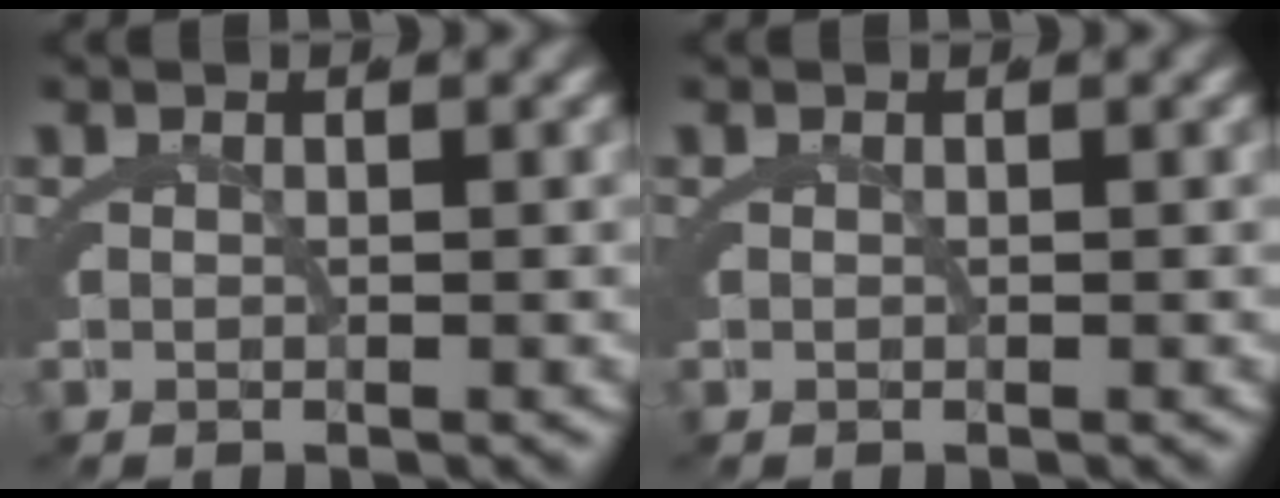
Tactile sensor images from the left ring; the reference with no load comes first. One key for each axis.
{"total": 0.0}